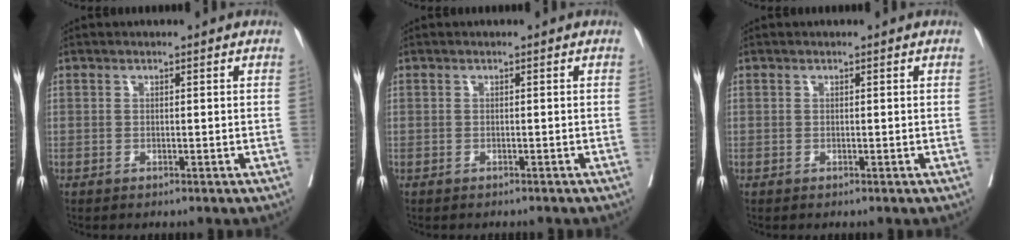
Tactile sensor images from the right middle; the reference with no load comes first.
{"total": 1.5, "force": [-1.4, 0.4, 0.4], "torque": [-0.010, -0.002, -0.020]}
{"total": 0.0}